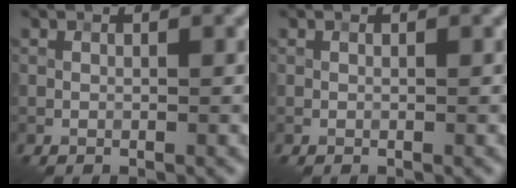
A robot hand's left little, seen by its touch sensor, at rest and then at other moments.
{"total": 0.0}